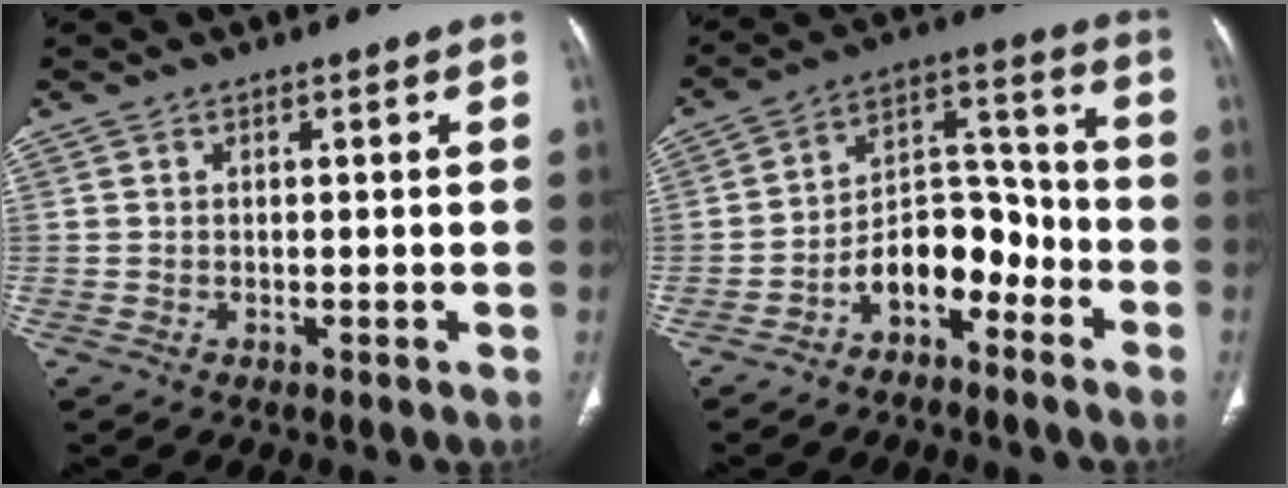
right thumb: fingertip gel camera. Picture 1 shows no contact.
{"total": 10.4, "force": [-5.6, 6.2, 6.1], "torque": [-0.070, 0.083, -0.101]}